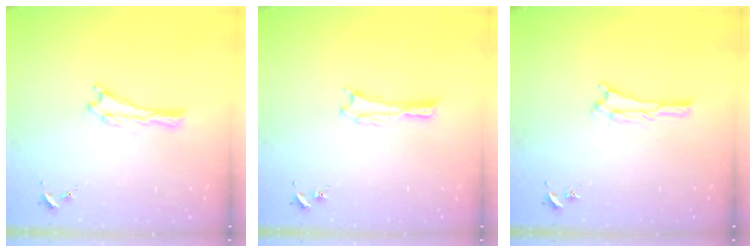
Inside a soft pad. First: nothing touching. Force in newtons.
{"total": 0.7, "press": 0.7, "slide": 0.1}
{"total": 0.6, "press": 0.6, "slide": 0.1}